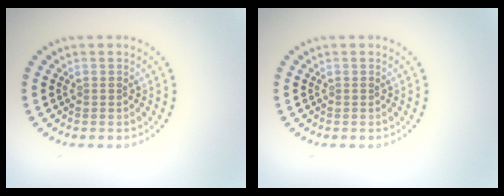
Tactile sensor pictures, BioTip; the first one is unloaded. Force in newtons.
{"total": 0.0}